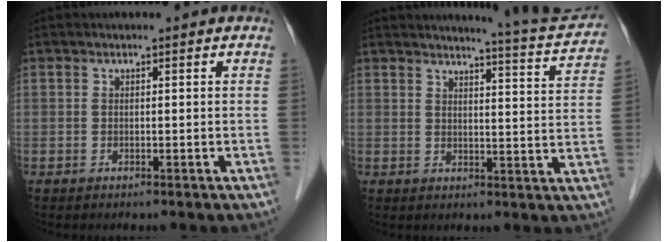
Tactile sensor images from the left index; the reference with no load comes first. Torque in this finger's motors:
{"motor_torque": [0.05, -0.07, 0.24, 0.05]}